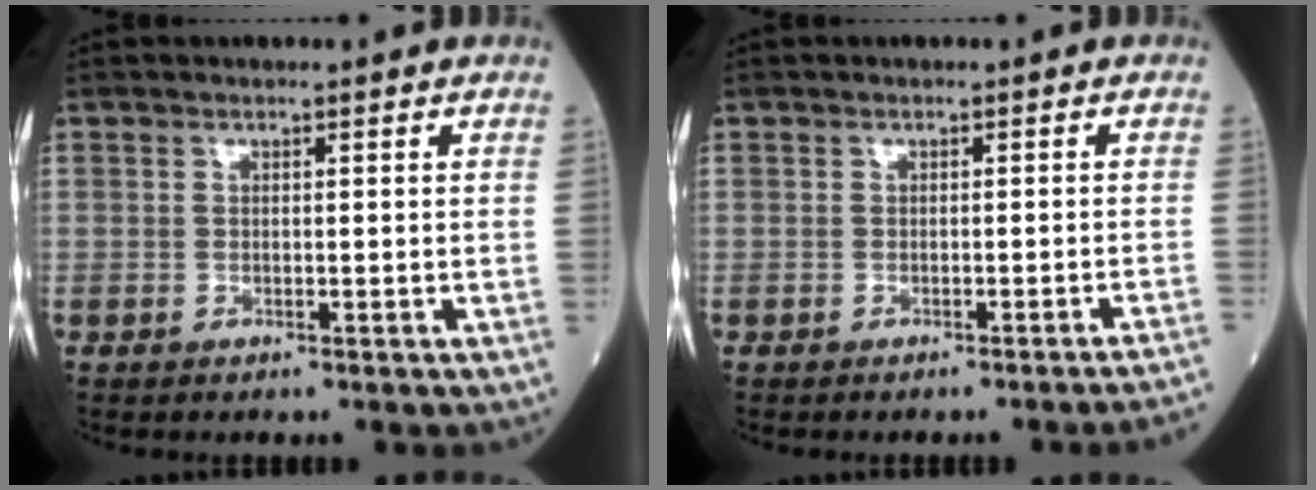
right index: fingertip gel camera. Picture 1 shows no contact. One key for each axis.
{"total": 5.3, "fx": -4.8, "fy": -1.5, "fz": 1.7, "tx": -0.008, "ty": -0.014, "tz": -0.052}